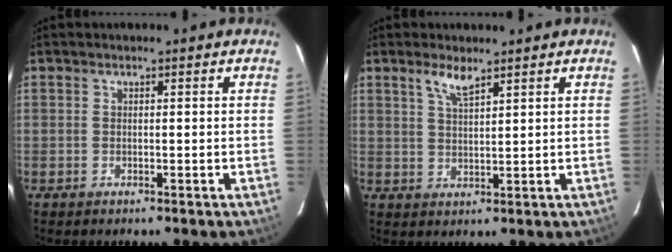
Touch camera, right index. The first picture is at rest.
{"total": 3.7, "force": [2.7, 0.8, 2.4], "torque": [-0.047, 0.001, 0.052]}